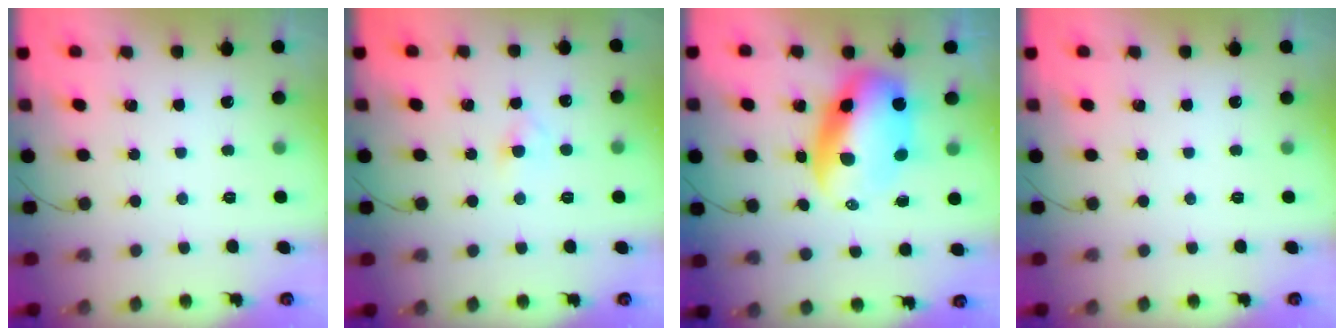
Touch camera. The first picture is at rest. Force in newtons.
{"total": 2.5, "press": 2.4, "slide": 0.6}
{"total": 10.9, "press": 10.5, "slide": 2.7}
{"total": 0.0}